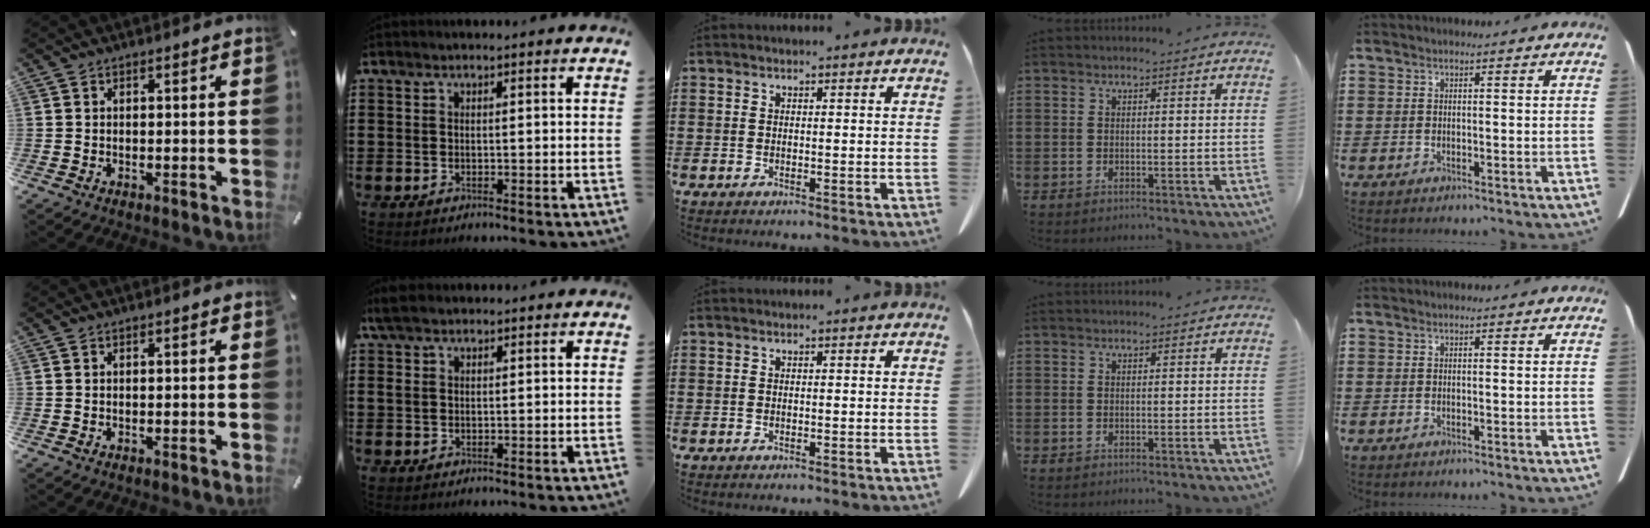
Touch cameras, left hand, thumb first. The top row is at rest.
{"index": {"total": 2.4, "force": [1.6, 1.3, 1.3], "torque": [-0.032, 0.009, 0.029]}}